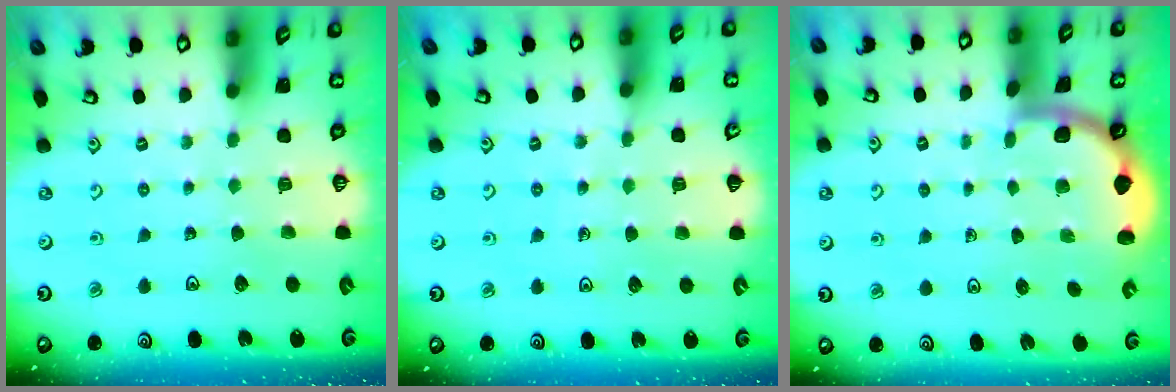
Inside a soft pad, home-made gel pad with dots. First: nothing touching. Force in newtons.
{"total": 4.5, "press": 4.4, "slide": 1.0}
{"total": 1.5, "press": 1.5, "slide": 0.0}